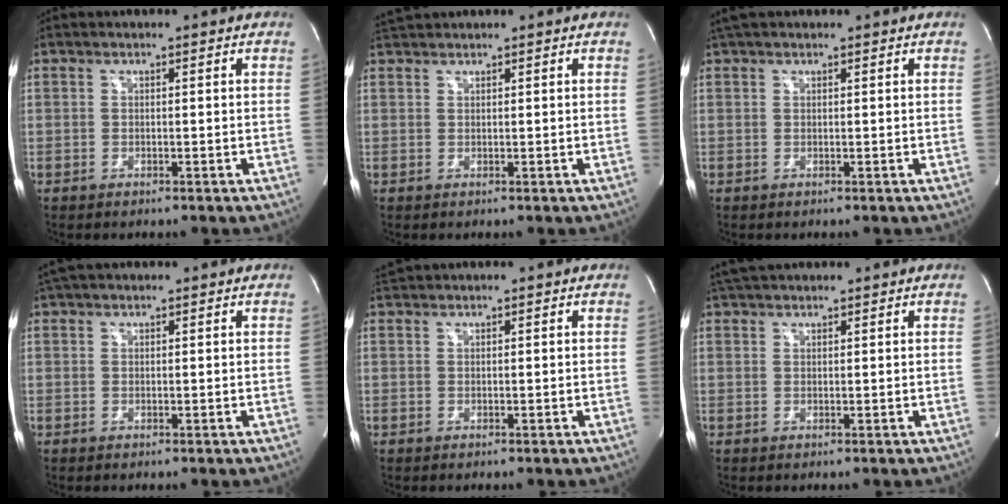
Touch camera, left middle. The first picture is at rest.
{"total": 2.0, "force": [2.0, -0.2, 0.3], "torque": [-0.013, 0.019, 0.043]}
{"total": 3.1, "force": [2.6, 0.9, 1.3], "torque": [-0.031, 0.031, 0.049]}
{"total": 3.7, "force": [3.2, 1.0, 1.6], "torque": [-0.033, 0.037, 0.058]}
{"total": 1.3, "force": [1.2, -0.3, 0.1], "torque": [-0.012, 0.015, 0.033]}
{"total": 4.9, "force": [4.4, 1.0, 2.0], "torque": [-0.037, 0.037, 0.079]}